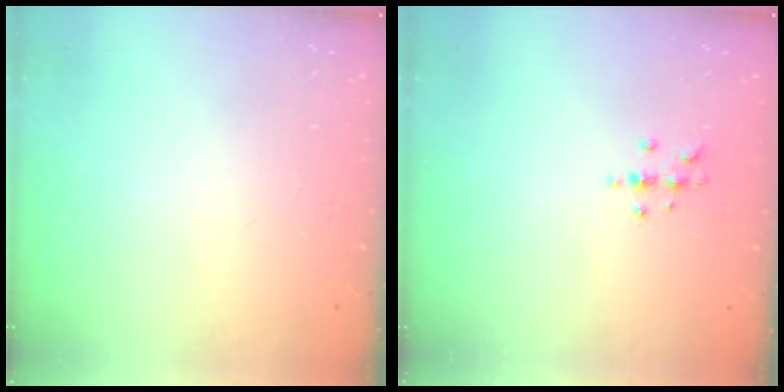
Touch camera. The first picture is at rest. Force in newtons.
{"total": 3.8, "press": 3.8, "slide": 0.4}